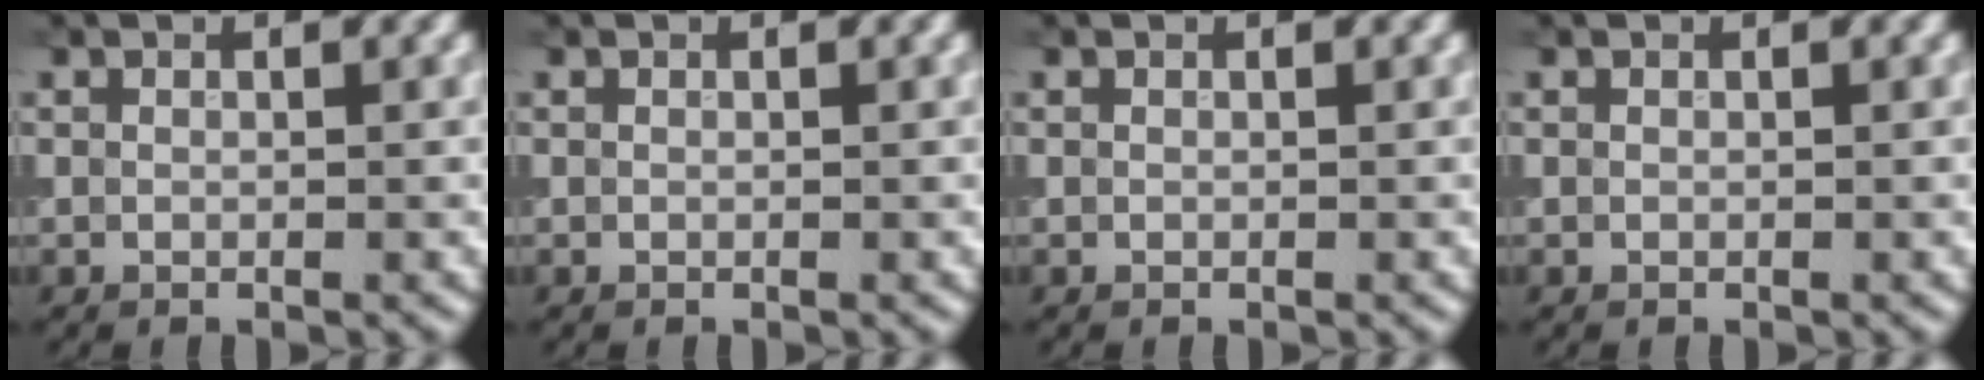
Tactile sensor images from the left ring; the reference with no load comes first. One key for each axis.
{"total": 0.0}
{"total": 0.0}
{"total": 0.0}